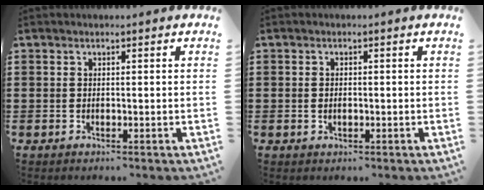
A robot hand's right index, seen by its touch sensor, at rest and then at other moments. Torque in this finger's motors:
{"motor_torque": [0.18, 1.96, -0.03, -0.01]}